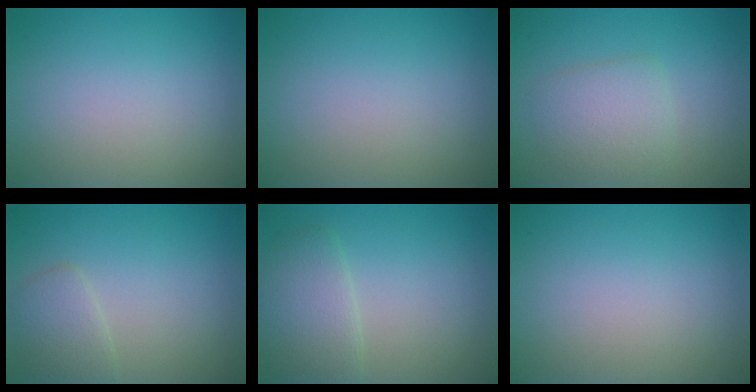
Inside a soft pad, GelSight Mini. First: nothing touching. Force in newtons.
{"total": 0.0}
{"total": 2.9, "press": 2.9, "slide": 0.2}
{"total": 2.1, "press": 2.1, "slide": 0.2}
{"total": 3.3, "press": 3.3, "slide": 0.1}
{"total": 0.0}